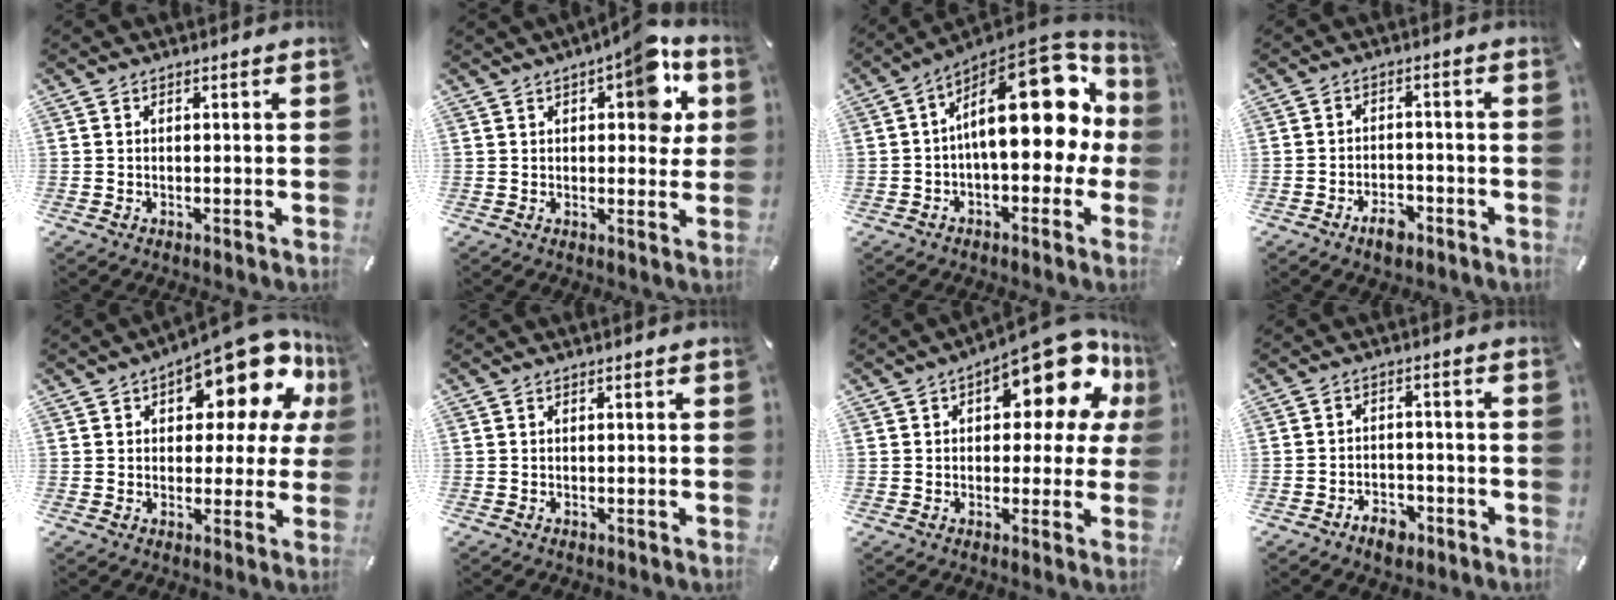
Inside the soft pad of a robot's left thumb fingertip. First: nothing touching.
{"total": 10.7, "force": [4.8, 5.0, 8.2], "torque": [-0.090, -0.023, 0.075]}
{"total": 24.3, "force": [5.5, 11.1, 20.9], "torque": [-0.306, -0.041, 0.097]}
{"total": 4.7, "force": [-3.2, 2.5, 2.4], "torque": [-0.043, 0.016, -0.056]}
{"total": 17.0, "force": [10.4, 7.8, 11.0], "torque": [-0.149, -0.075, 0.176]}
{"total": 0.0}
{"total": 16.8, "force": [8.8, 7.5, 12.1], "torque": [-0.157, -0.062, 0.146]}
{"total": 4.7, "force": [-3.3, 2.8, 1.9], "torque": [-0.035, 0.016, -0.061]}